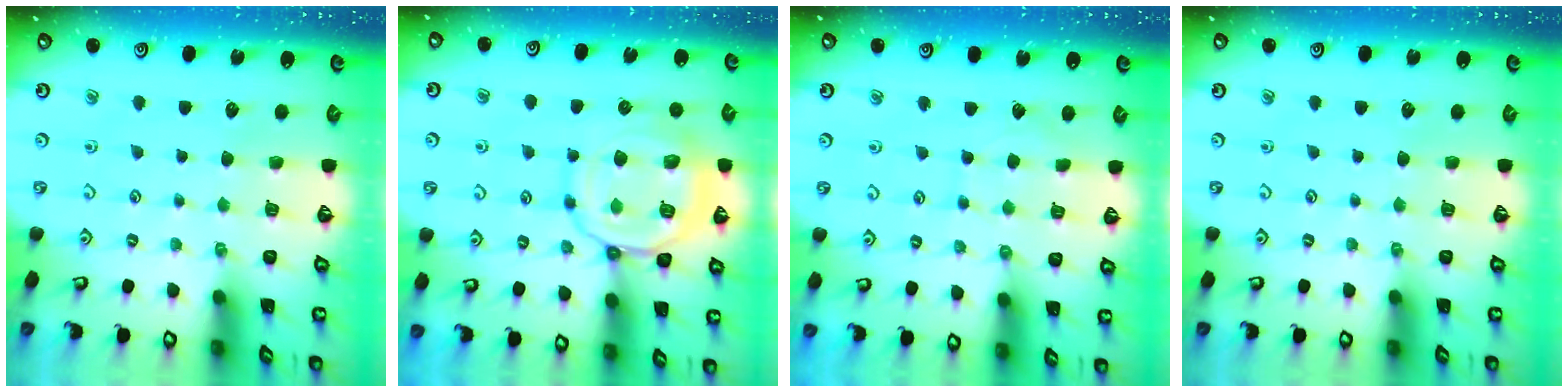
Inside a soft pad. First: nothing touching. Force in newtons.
{"total": 14.8, "press": 14.8, "slide": 1.2}
{"total": 3.8, "press": 3.8, "slide": 0.4}
{"total": 0.0}